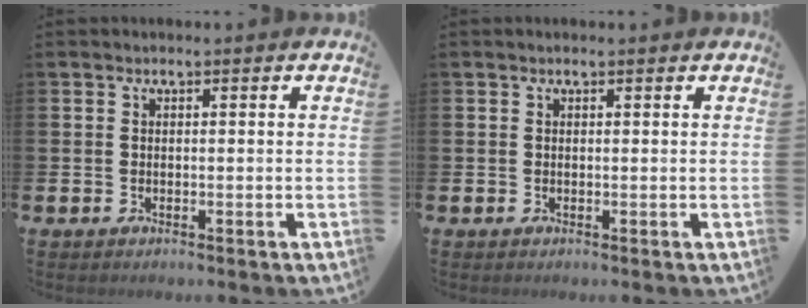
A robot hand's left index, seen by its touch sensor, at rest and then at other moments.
{"total": 0.0}